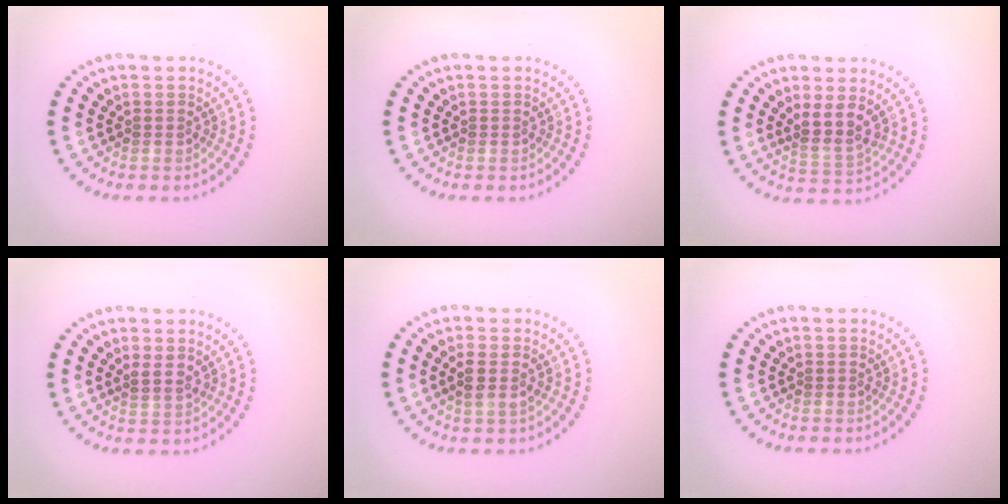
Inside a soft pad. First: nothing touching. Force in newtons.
{"total": 0.0}
{"total": 2.8, "press": 2.3, "slide": 1.6}
{"total": 0.9, "press": 0.7, "slide": 0.7}
{"total": 1.9, "press": 1.7, "slide": 0.9}
{"total": 0.0}